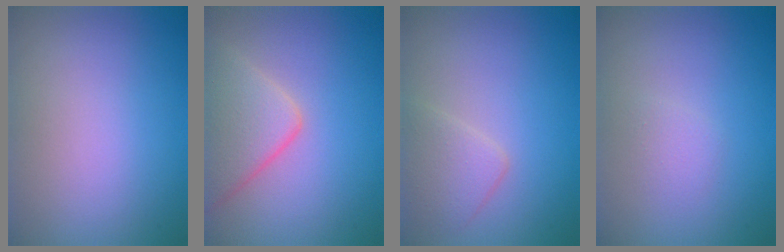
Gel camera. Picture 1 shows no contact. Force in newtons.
{"total": 5.0, "press": 5.0, "slide": 0.3}
{"total": 2.5, "press": 2.5, "slide": 0.2}
{"total": 0.9, "press": 0.9, "slide": 0.1}